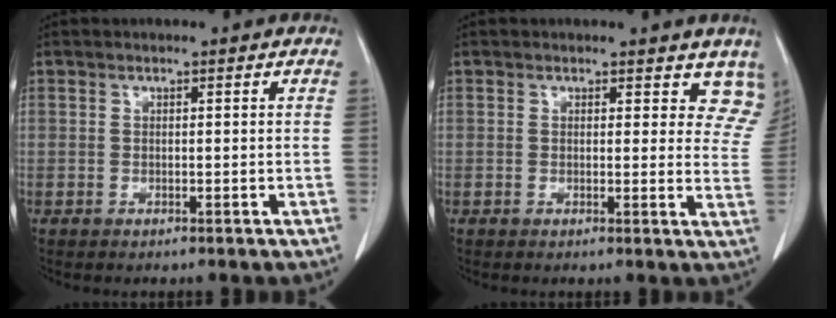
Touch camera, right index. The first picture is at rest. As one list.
[{"total": 6.7, "force": [5.7, 3.0, 1.6], "torque": [0.018, -0.017, 0.039]}]